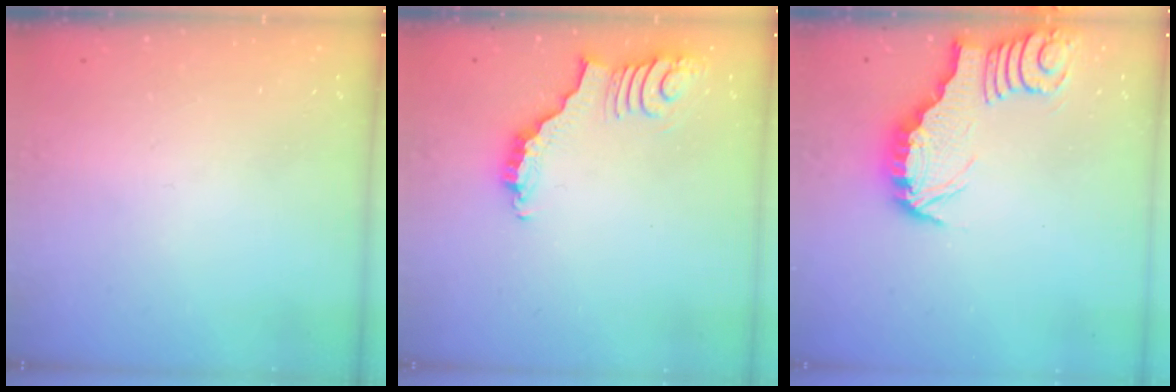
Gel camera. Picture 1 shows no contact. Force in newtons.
{"total": 3.7, "press": 3.7, "slide": 0.7}
{"total": 3.2, "press": 3.1, "slide": 0.4}